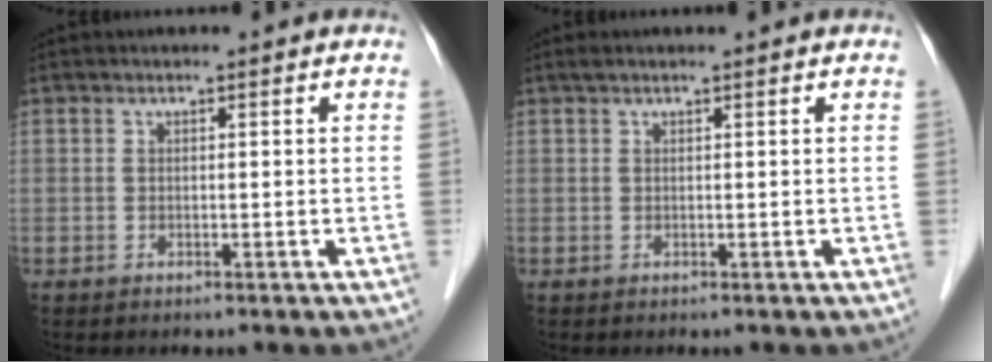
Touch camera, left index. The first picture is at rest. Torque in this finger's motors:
{"motor_torque": [0.05, 0.00, 0.00, -0.01]}